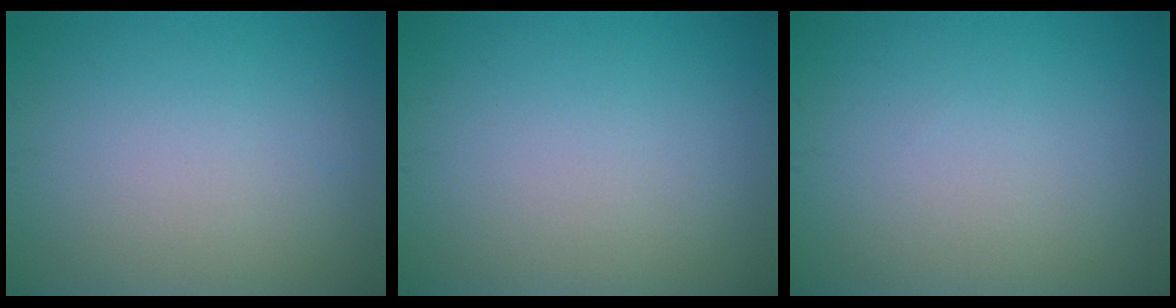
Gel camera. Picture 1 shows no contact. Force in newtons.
{"total": 0.0}
{"total": 0.0}